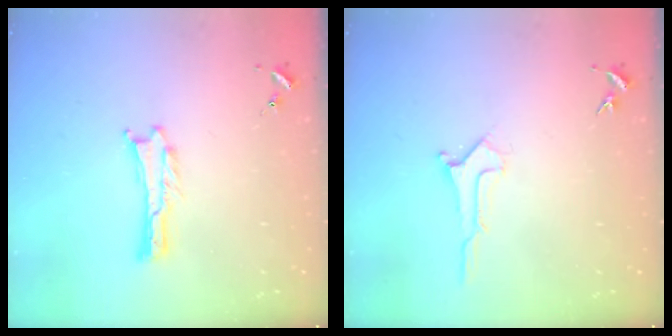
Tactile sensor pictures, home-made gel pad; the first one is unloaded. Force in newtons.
{"total": 1.0, "press": 1.0, "slide": 0.0}